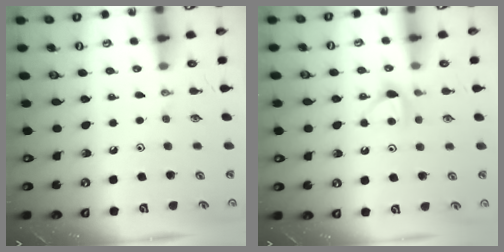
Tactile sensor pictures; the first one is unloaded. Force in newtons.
{"total": 6.6, "press": 6.5, "slide": 0.7}